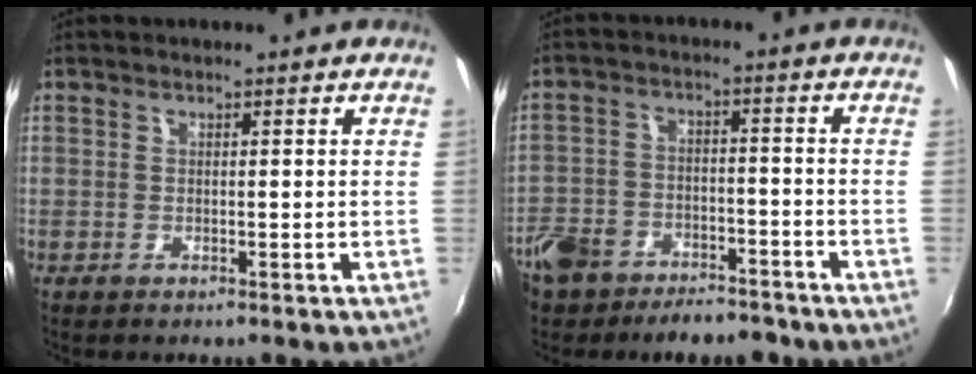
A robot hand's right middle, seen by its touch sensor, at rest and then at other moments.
{"total": 13.7, "force": [-9.5, 8.2, 5.5], "torque": [-0.148, 0.012, -0.139]}